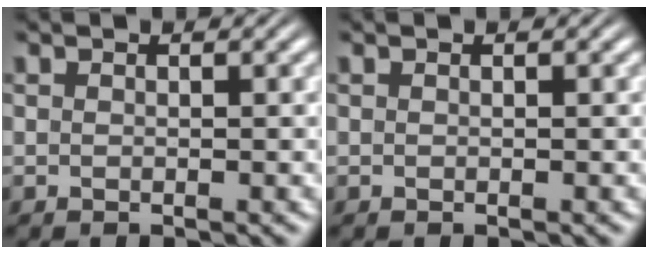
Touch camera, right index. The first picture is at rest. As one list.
[{"total": 0.0}]